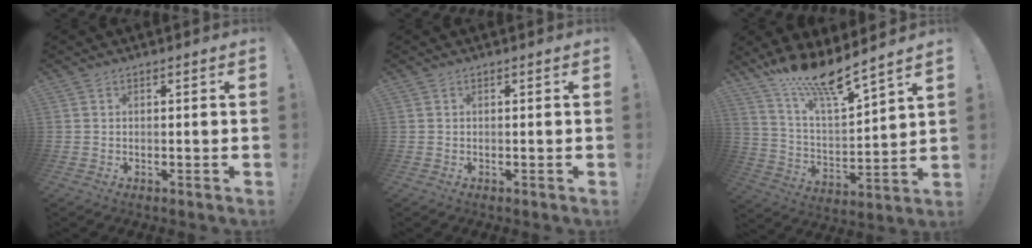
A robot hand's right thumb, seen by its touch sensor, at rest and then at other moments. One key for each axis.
{"total": 0.0}
{"total": 14.1, "fx": 12.2, "fy": 0.9, "fz": 7.0, "tx": -0.128, "ty": -0.102, "tz": 0.205}